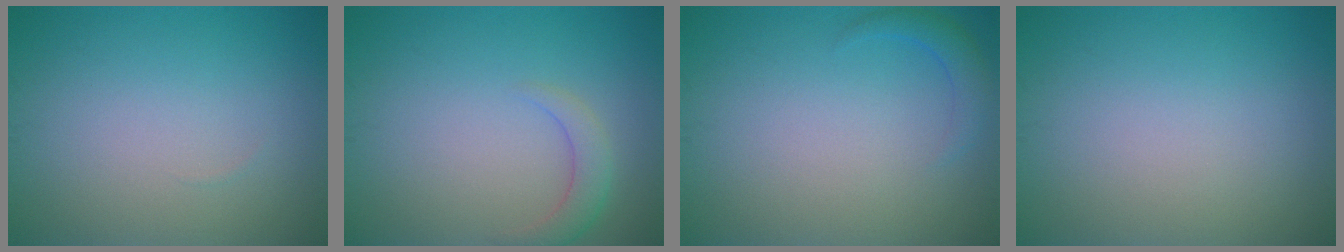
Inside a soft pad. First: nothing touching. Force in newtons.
{"total": 2.1, "press": 2.1, "slide": 0.2}
{"total": 1.6, "press": 1.6, "slide": 0.2}
{"total": 0.0}